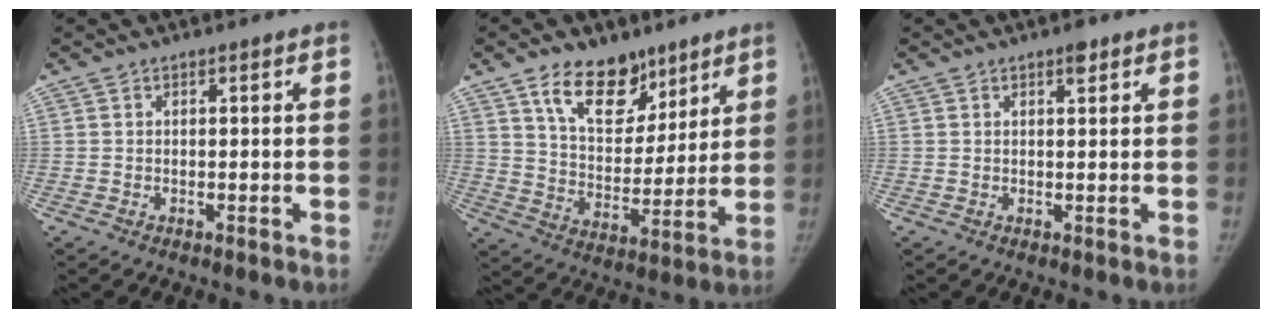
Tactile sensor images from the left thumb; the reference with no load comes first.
{"total": 14.0, "force": [9.1, 8.2, 6.7], "torque": [-0.069, -0.059, 0.160]}
{"total": 1.8, "force": [1.2, 0.7, 1.2], "torque": [-0.013, -0.005, 0.016]}